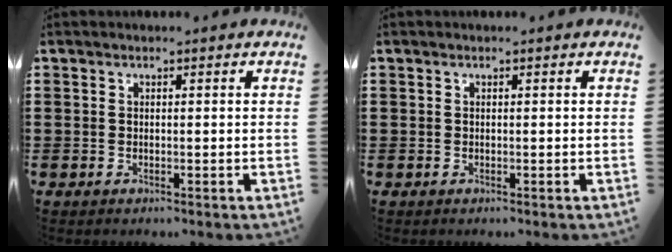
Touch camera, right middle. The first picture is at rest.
{"total": 0.0}